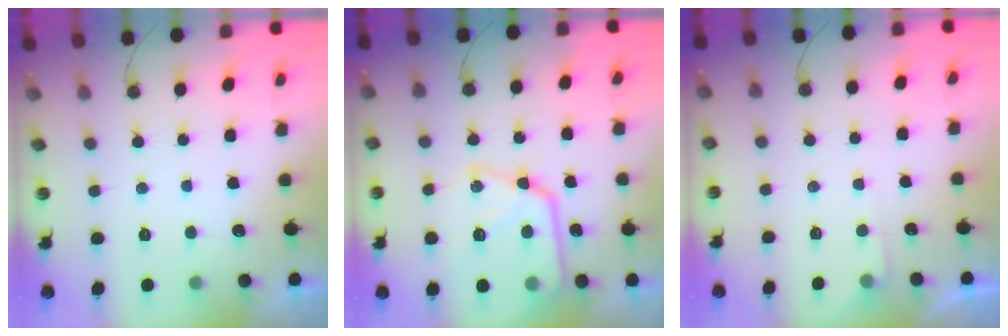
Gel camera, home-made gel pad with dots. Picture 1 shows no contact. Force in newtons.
{"total": 18.1, "press": 17.9, "slide": 2.0}
{"total": 3.7, "press": 3.7, "slide": 0.6}